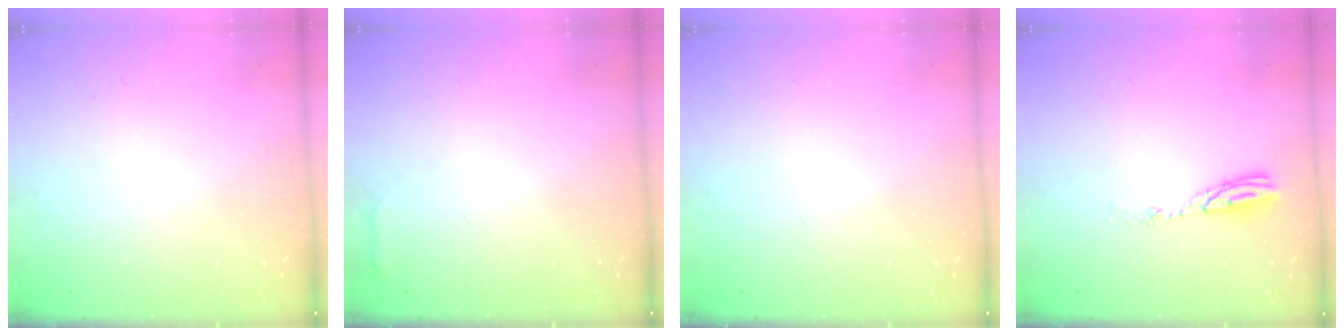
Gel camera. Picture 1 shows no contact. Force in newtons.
{"total": 2.3, "press": 2.3, "slide": 0.5}
{"total": 0.0}
{"total": 5.2, "press": 5.2, "slide": 0.3}